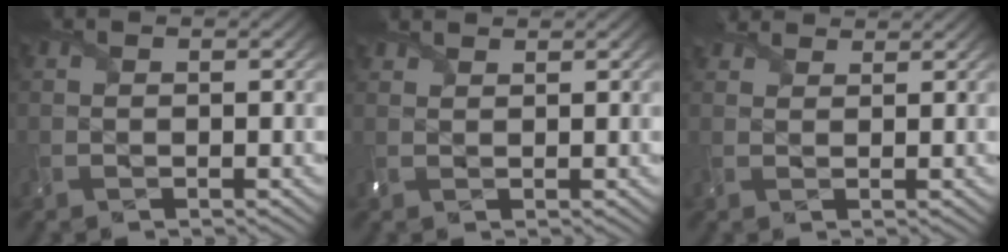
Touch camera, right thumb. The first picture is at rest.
{"total": 1.7, "force": [1.6, 0.4, 0.5], "torque": [-0.022, 0.004, 0.034]}
{"total": 2.5, "force": [2.3, 0.9, 0.6], "torque": [-0.018, 0.003, 0.040]}